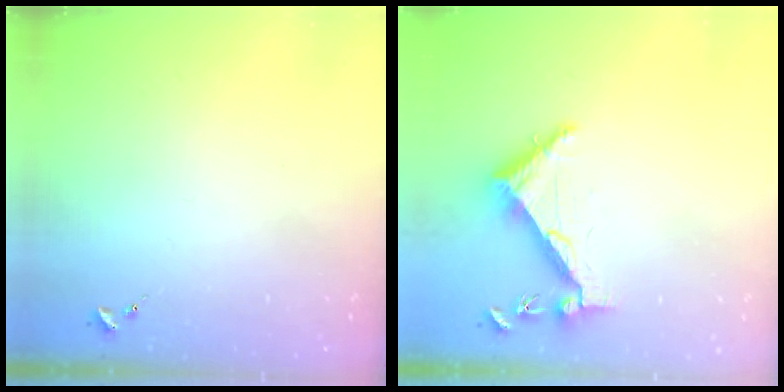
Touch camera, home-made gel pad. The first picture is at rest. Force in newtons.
{"total": 6.7, "press": 6.7, "slide": 0.8}